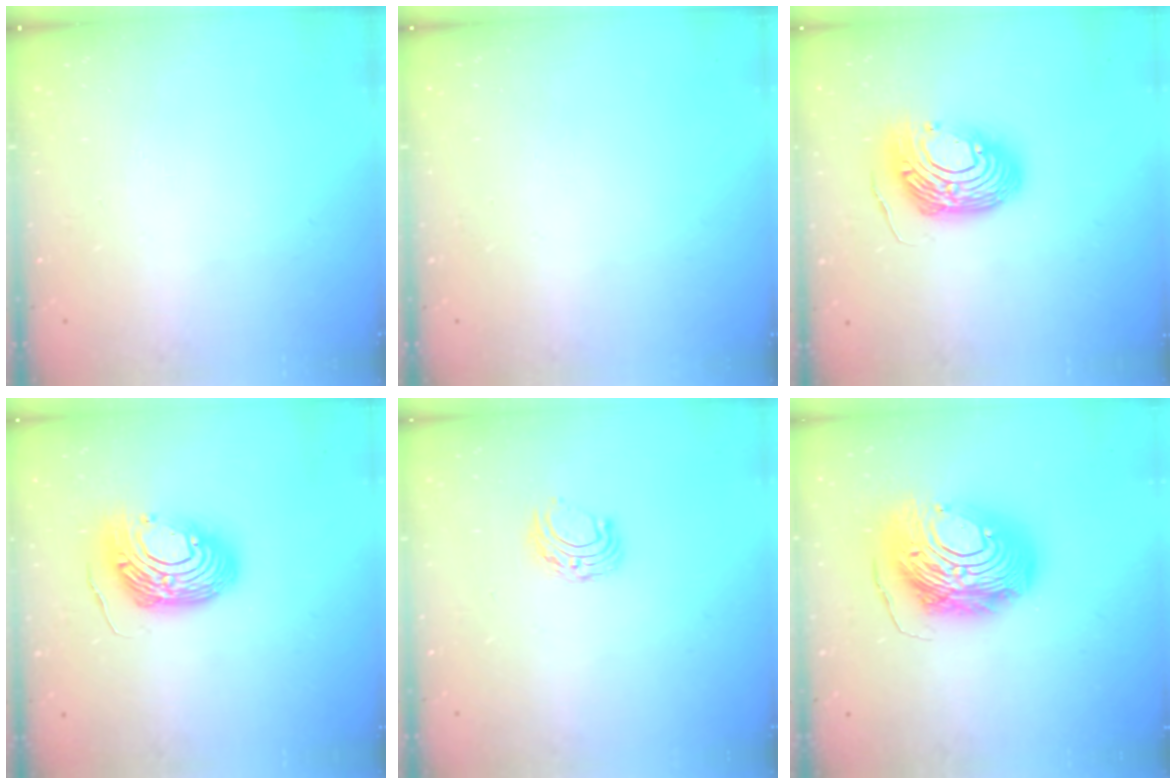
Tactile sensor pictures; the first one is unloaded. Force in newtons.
{"total": 0.0}
{"total": 14.0, "press": 13.9, "slide": 2.3}
{"total": 14.0, "press": 13.9, "slide": 2.3}
{"total": 6.2, "press": 6.2, "slide": 0.5}
{"total": 18.2, "press": 18.1, "slide": 1.7}